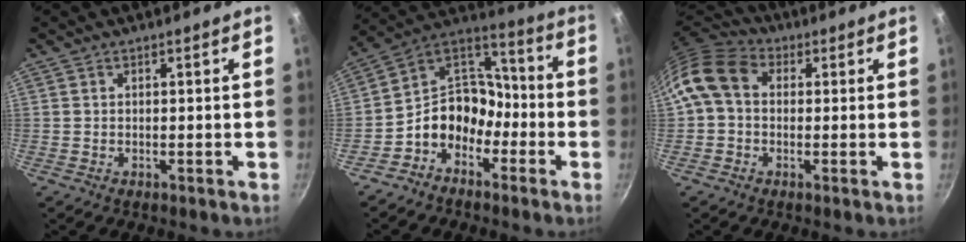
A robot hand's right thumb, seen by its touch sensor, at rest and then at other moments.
{"total": 12.1, "force": [-5.8, 9.1, 5.6], "torque": [-0.050, 0.078, -0.128]}
{"total": 10.5, "force": [1.2, 8.1, 6.6], "torque": [-0.113, 0.026, -0.001]}